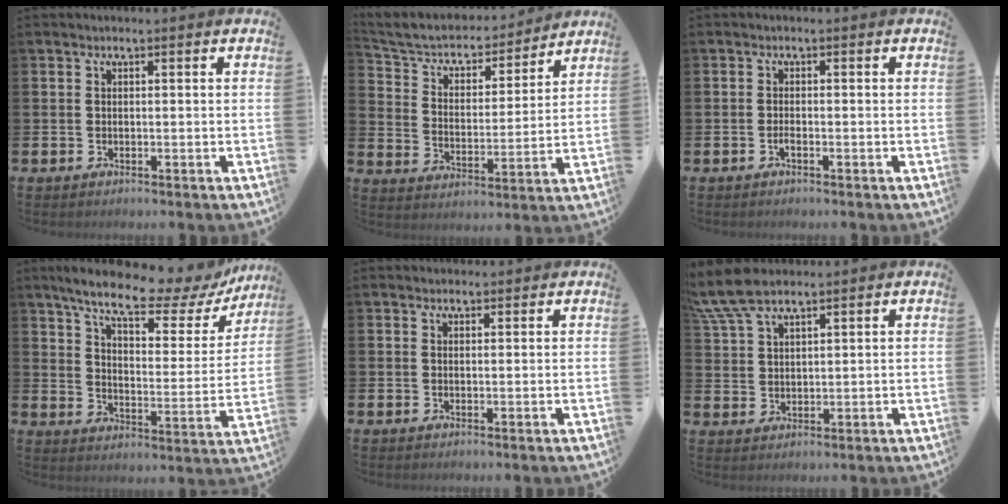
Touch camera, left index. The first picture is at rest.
{"total": 6.7, "force": [6.1, 2.4, 1.3], "torque": [-0.066, -0.046, 0.106]}
{"total": 0.7, "force": [-0.5, 0.1, 0.5], "torque": [-0.017, 0.000, -0.008]}
{"total": 10.7, "force": [9.1, 2.4, 5.0], "torque": [-0.118, -0.058, 0.151]}
{"total": 1.4, "force": [1.3, 0.5, -0.1], "torque": [0.007, -0.001, 0.024]}
{"total": 7.6, "force": [6.5, 2.0, 3.3], "torque": [-0.083, -0.016, 0.122]}